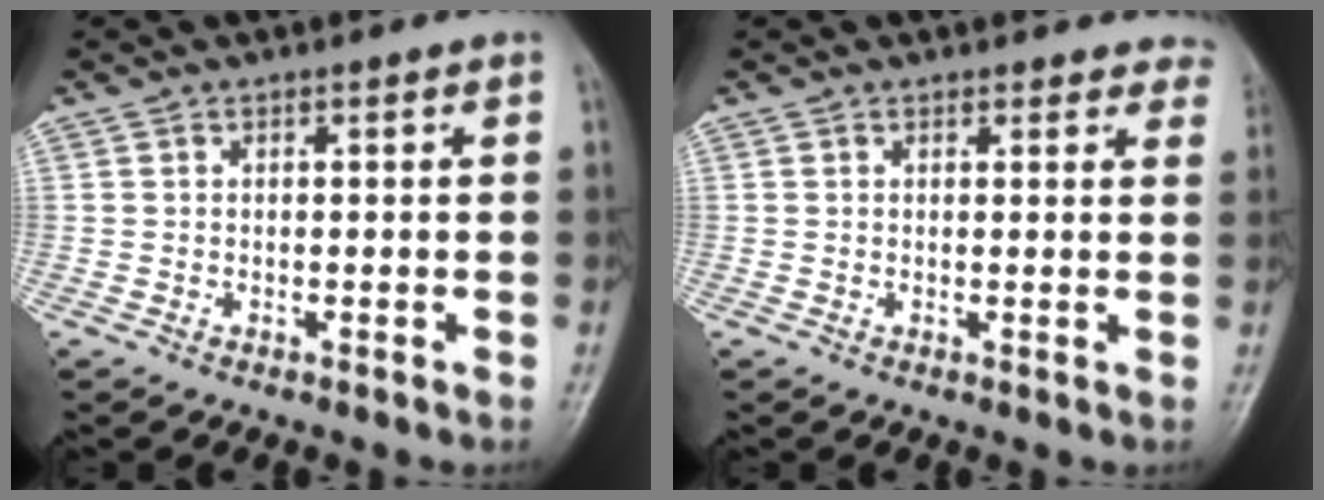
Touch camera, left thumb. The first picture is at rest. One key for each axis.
{"total": 4.5, "fx": 4.1, "fy": 1.9, "fz": 0.3, "tx": 0.039, "ty": -0.016, "tz": 0.023}